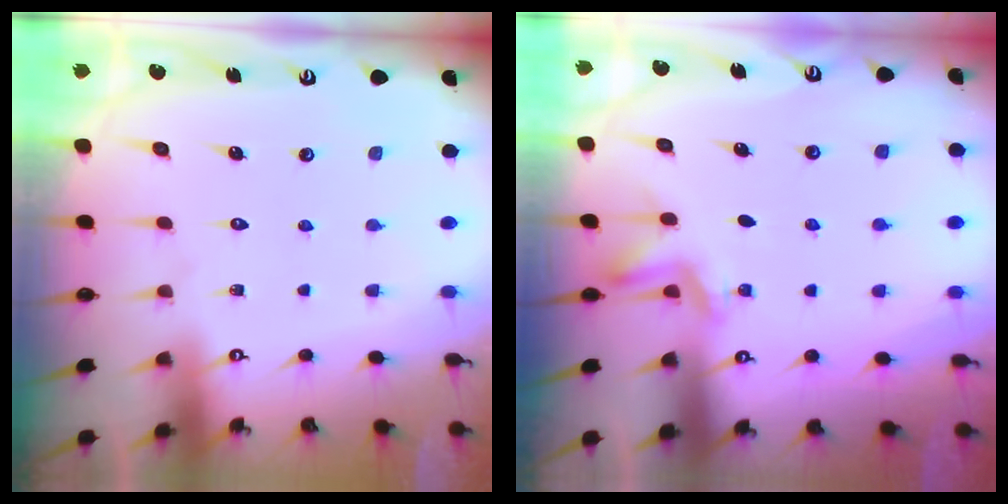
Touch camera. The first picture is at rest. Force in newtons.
{"total": 2.0, "press": 1.7, "slide": 1.0}